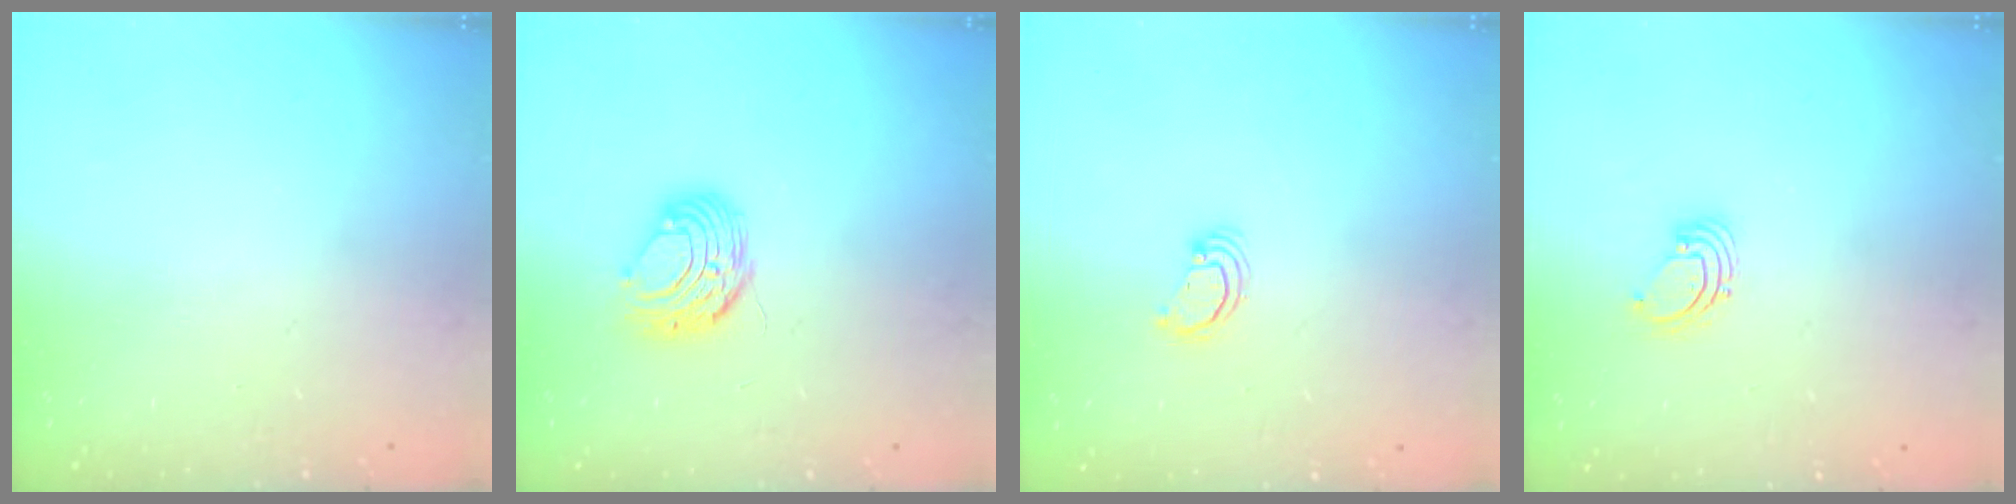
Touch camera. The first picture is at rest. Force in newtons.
{"total": 9.2, "press": 9.1, "slide": 0.8}
{"total": 2.6, "press": 2.6, "slide": 0.2}
{"total": 1.6, "press": 1.6, "slide": 0.1}